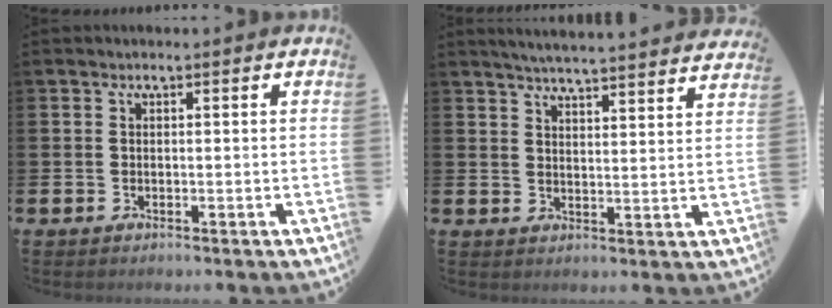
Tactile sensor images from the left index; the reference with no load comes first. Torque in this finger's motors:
{"motor_torque": [0.41, -1.36, 0.20, 0.02]}